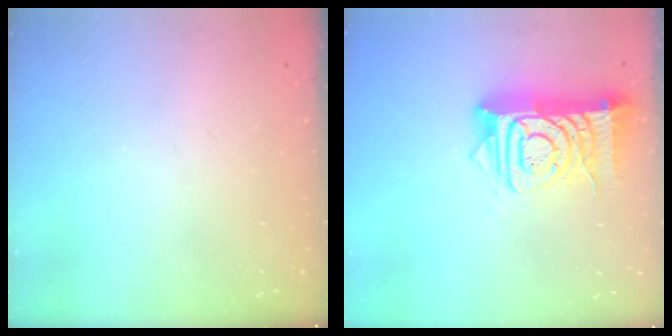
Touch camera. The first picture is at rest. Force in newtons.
{"total": 14.5, "press": 14.4, "slide": 1.6}